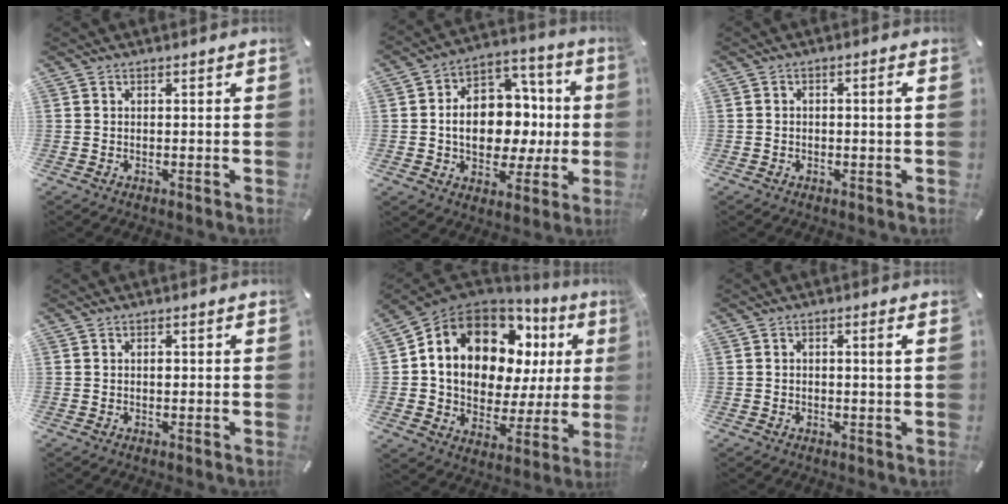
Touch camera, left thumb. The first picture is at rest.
{"total": 14.7, "force": [-1.3, 11.5, 9.0], "torque": [-0.148, 0.008, -0.014]}
{"total": 1.9, "force": [-0.1, 0.3, 1.8], "torque": [-0.032, 0.002, -0.004]}
{"total": 0.9, "force": [0.0, 0.5, 0.7], "torque": [-0.014, -0.001, 0.000]}
{"total": 15.5, "force": [6.9, 11.0, 8.4], "torque": [-0.155, -0.054, 0.121]}
{"total": 1.8, "force": [0.1, 0.2, 1.8], "torque": [-0.034, -0.001, 0.000]}